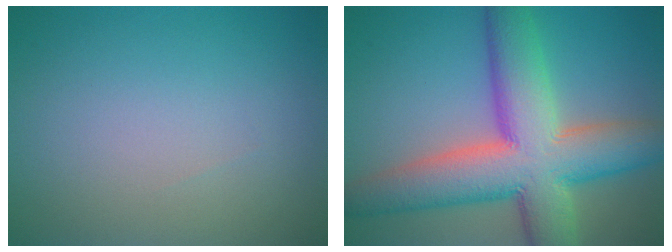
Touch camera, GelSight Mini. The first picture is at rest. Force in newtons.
{"total": 12.2, "press": 12.2, "slide": 0.7}